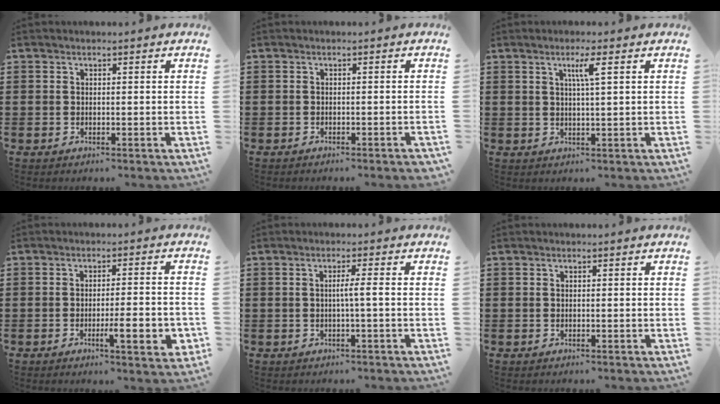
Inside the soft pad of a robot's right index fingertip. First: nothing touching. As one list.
[{"total": 0.9, "force": [-0.9, 0.0, 0.4], "torque": [-0.007, -0.001, -0.017]}, {"total": 3.0, "force": [1.2, -0.1, 2.8], "torque": [-0.057, -0.001, 0.017]}, {"total": 6.6, "force": [-2.1, 0.9, 6.2], "torque": [-0.086, -0.009, -0.033]}, {"total": 2.3, "force": [-0.2, -0.3, 2.2], "torque": [-0.042, -0.004, -0.008]}, {"total": 0.0}]